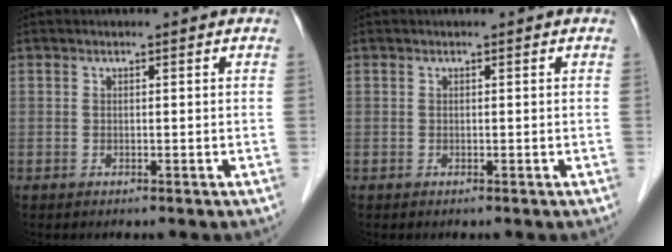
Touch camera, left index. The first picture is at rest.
{"total": 0.0}